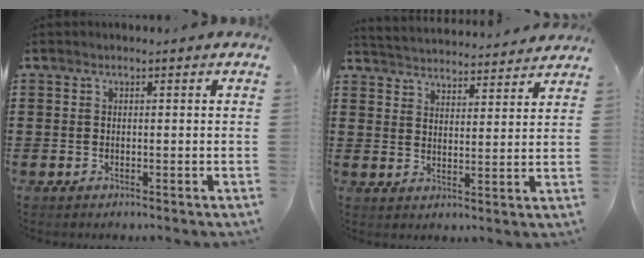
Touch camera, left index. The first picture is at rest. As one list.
[{"total": 3.8, "force": [3.8, -0.2, -0.3], "torque": [-0.013, -0.028, 0.065]}]